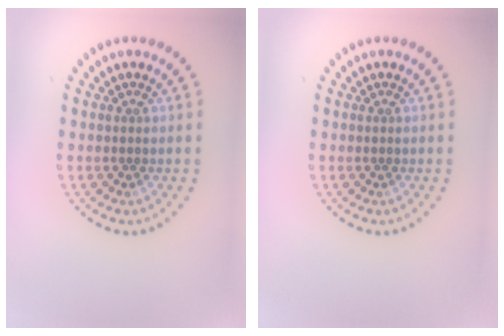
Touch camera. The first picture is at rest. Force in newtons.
{"total": 0.0}